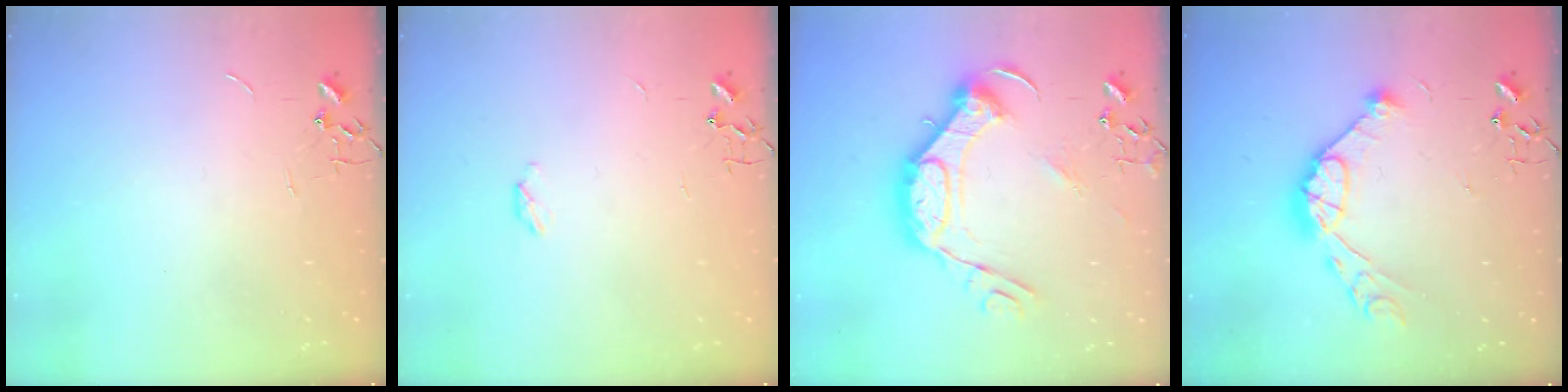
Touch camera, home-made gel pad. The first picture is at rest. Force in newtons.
{"total": 3.7, "press": 3.7, "slide": 0.5}
{"total": 18.6, "press": 18.6, "slide": 1.3}
{"total": 12.9, "press": 12.9, "slide": 1.0}